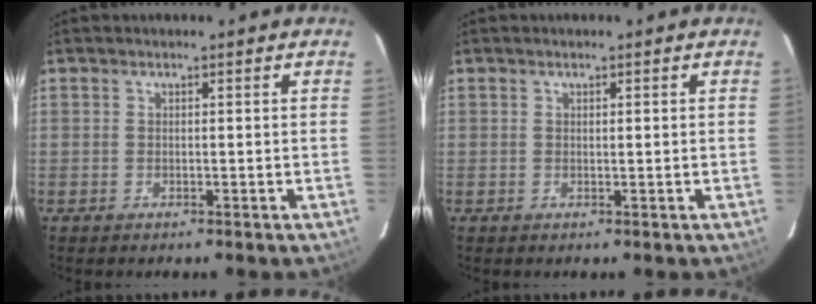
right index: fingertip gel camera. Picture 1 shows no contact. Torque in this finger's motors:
{"motor_torque": [-0.08, 0.04, -0.03, 0.00]}